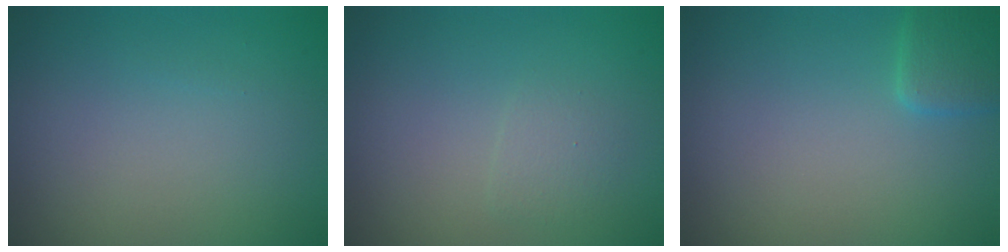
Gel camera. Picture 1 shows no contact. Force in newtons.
{"total": 1.1, "press": 1.1, "slide": 0.1}
{"total": 2.1, "press": 2.1, "slide": 0.1}